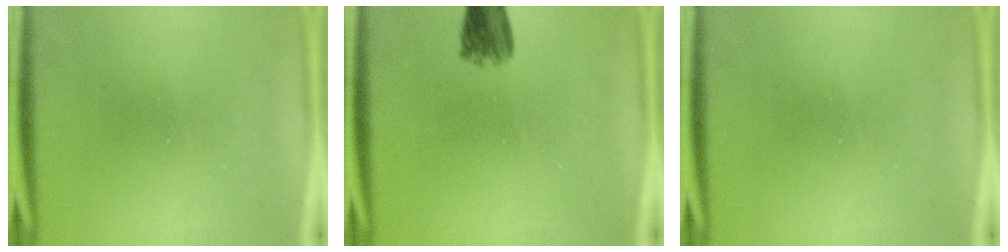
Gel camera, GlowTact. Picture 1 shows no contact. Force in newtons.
{"total": 4.2}
{"total": 0.0}